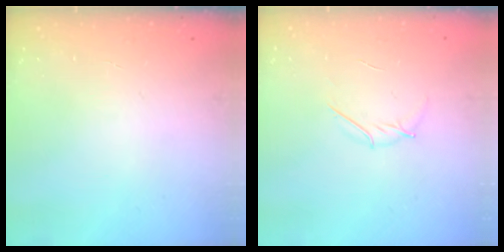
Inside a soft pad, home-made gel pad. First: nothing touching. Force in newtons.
{"total": 3.9, "press": 3.7, "slide": 1.1}